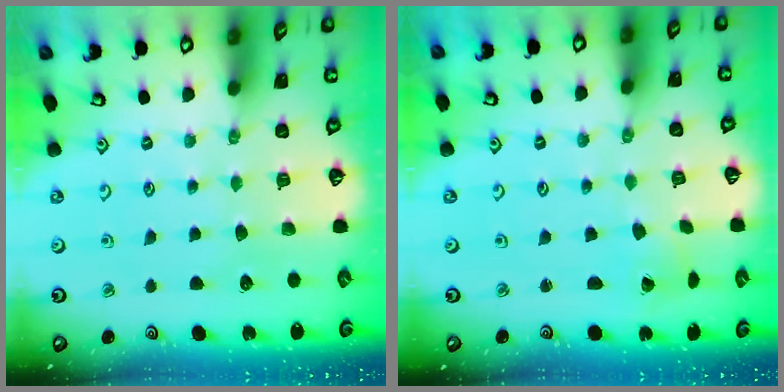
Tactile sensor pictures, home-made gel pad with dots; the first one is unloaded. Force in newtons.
{"total": 2.3, "press": 2.3, "slide": 0.2}